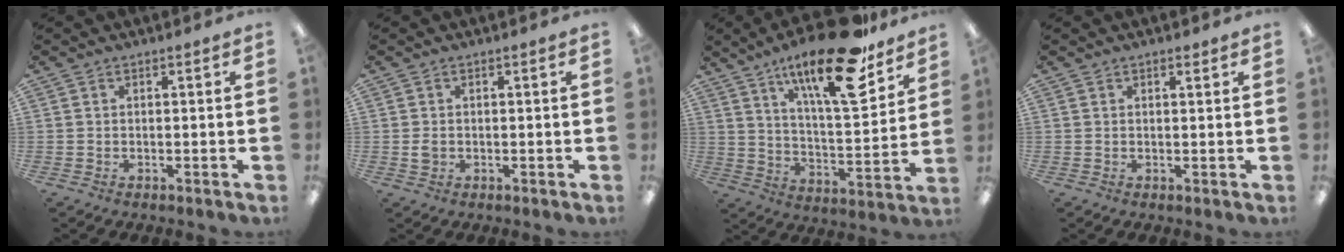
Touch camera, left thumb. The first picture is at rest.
{"total": 1.6, "force": [0.2, 1.2, 0.9], "torque": [-0.020, 0.003, 0.002]}
{"total": 23.3, "force": [15.3, 6.8, 16.2], "torque": [-0.255, -0.090, 0.245]}
{"total": 1.0, "force": [0.9, 0.2, 0.5], "torque": [-0.003, -0.004, 0.014]}